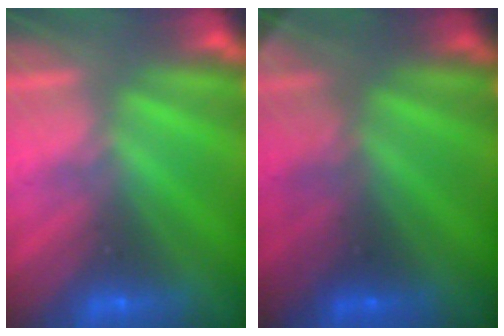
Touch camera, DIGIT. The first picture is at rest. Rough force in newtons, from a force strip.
{"total": 2.8}